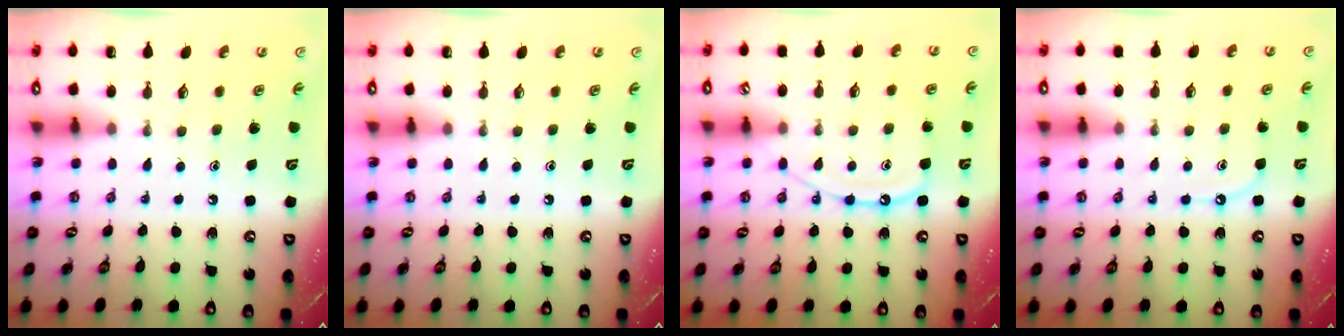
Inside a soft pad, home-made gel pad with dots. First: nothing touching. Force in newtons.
{"total": 0.0}
{"total": 11.8, "press": 11.8, "slide": 1.1}
{"total": 6.3, "press": 6.2, "slide": 0.7}